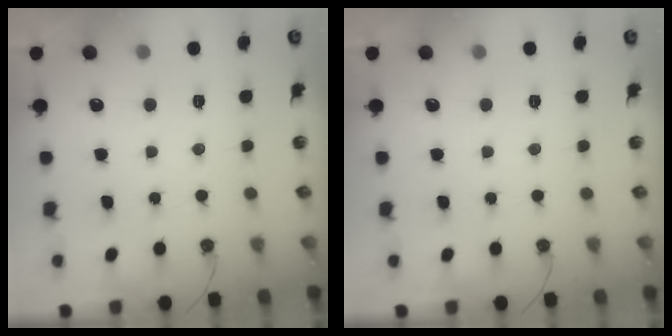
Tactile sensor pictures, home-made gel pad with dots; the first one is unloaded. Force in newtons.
{"total": 0.0}